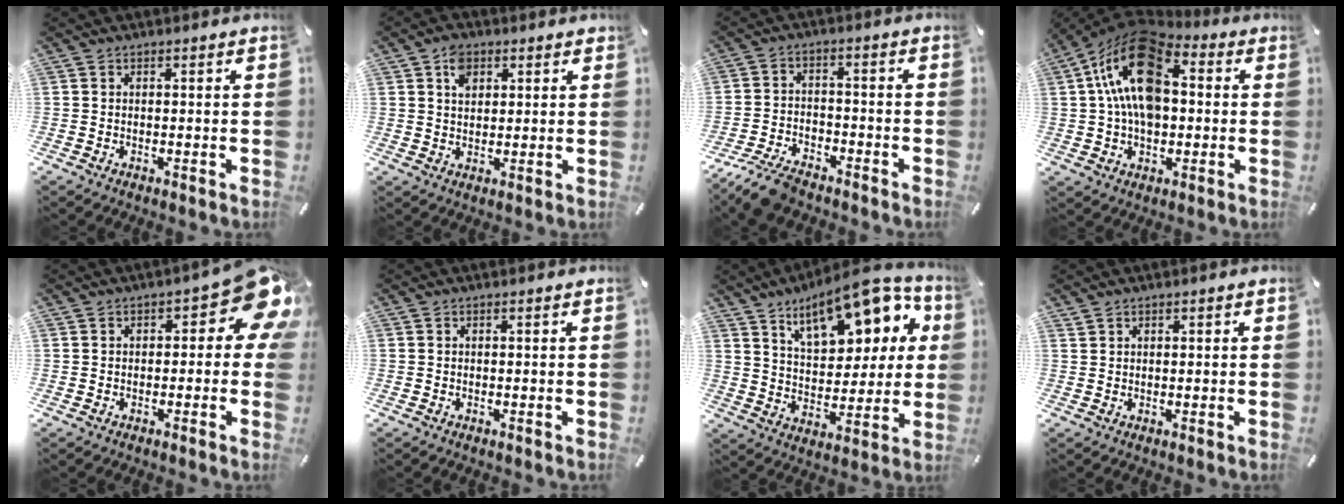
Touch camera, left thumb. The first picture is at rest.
{"total": 5.0, "force": [2.3, 3.8, 2.3], "torque": [-0.030, -0.001, 0.037]}
{"total": 7.8, "force": [-6.6, 2.8, 3.1], "torque": [-0.062, 0.030, -0.125]}
{"total": 18.6, "force": [3.9, 12.0, 13.7], "torque": [-0.270, -0.004, 0.065]}
{"total": 10.9, "force": [4.1, 4.6, 9.0], "torque": [-0.106, -0.034, 0.071]}
{"total": 0.0}
{"total": 19.1, "force": [11.3, 9.4, 12.2], "torque": [-0.179, -0.058, 0.188]}
{"total": 0.7, "force": [0.5, 0.4, 0.1], "torque": [-0.002, 0.000, 0.010]}